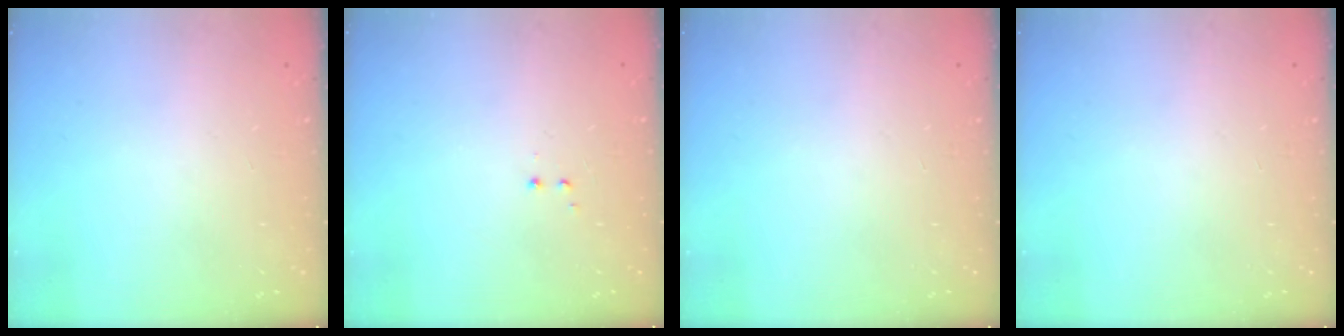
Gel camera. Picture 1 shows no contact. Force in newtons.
{"total": 1.2, "press": 1.1, "slide": 0.6}
{"total": 0.0}
{"total": 0.0}